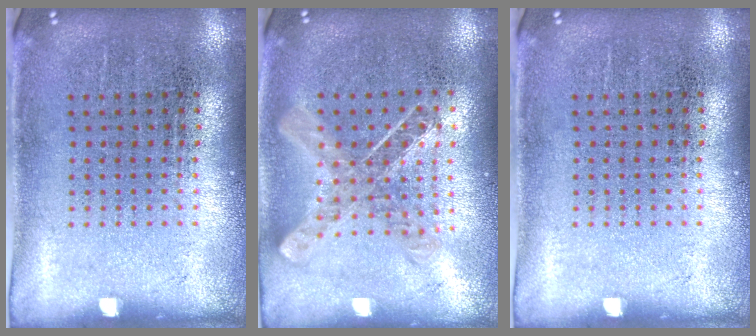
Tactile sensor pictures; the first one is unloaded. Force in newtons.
{"total": 0.8, "press": 0.8, "slide": 0.0}
{"total": 0.0}